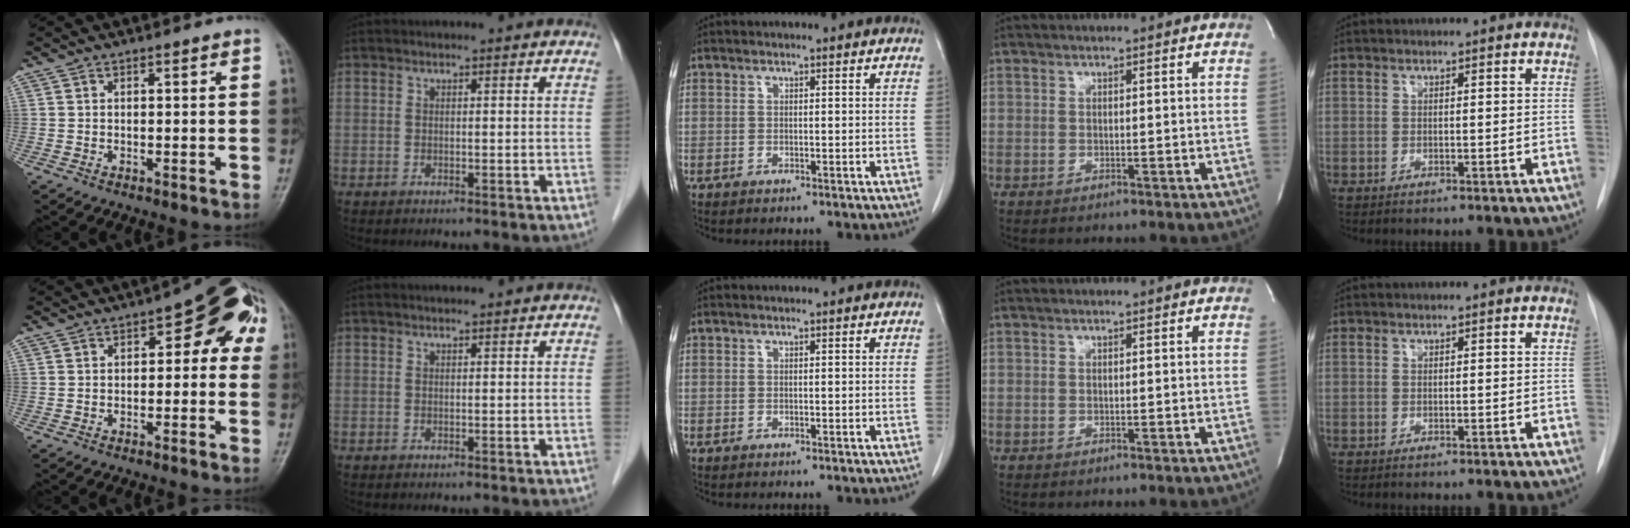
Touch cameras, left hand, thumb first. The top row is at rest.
{"thumb": {"total": 9.0, "force": [1.7, 4.8, 7.5], "torque": [-0.048, 0.026, 0.006]}, "index": {"total": 0.8, "force": [0.7, 0.0, 0.4], "torque": [-0.007, 0.005, 0.013]}}